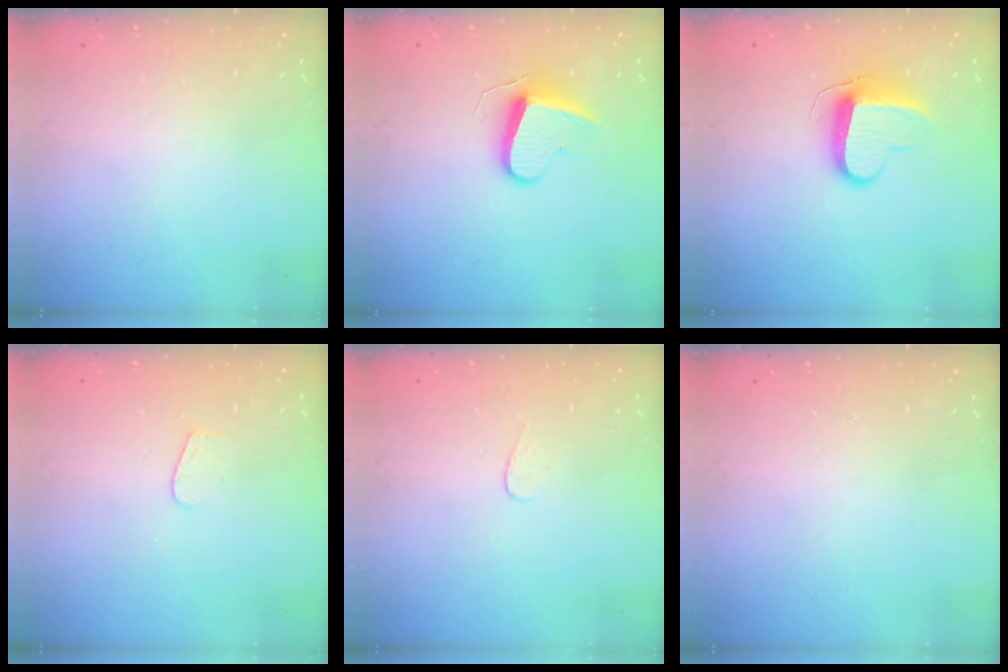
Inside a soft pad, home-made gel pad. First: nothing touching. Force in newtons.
{"total": 9.5, "press": 9.5, "slide": 0.4}
{"total": 10.0, "press": 10.0, "slide": 0.2}
{"total": 3.7, "press": 3.7, "slide": 0.3}
{"total": 3.1, "press": 3.0, "slide": 0.3}
{"total": 0.0}